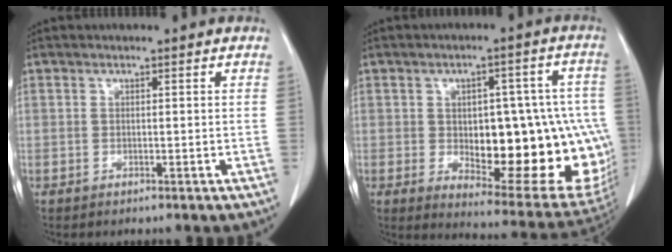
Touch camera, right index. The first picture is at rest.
{"total": 22.8, "force": [-2.8, 9.4, 20.6], "torque": [-0.196, 0.023, -0.004]}